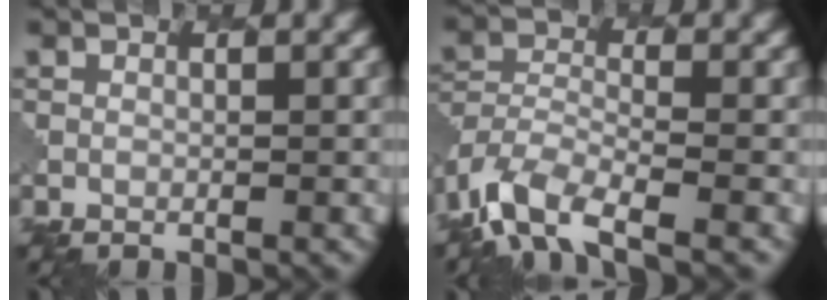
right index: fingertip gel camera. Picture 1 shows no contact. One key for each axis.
{"total": 7.1, "fx": -4.7, "fy": 3.0, "fz": 4.4, "tx": -0.083, "ty": -0.008, "tz": -0.100}